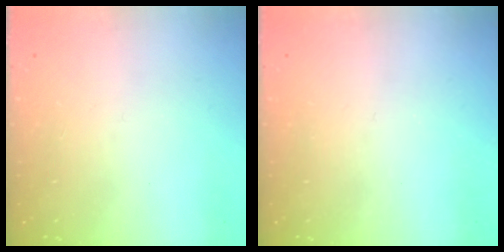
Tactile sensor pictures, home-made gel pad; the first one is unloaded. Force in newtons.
{"total": 0.0}